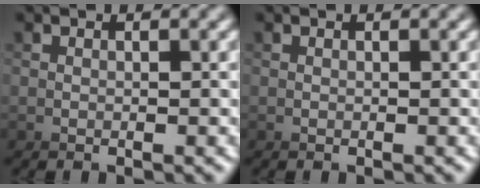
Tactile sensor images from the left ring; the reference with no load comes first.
{"total": 0.0}